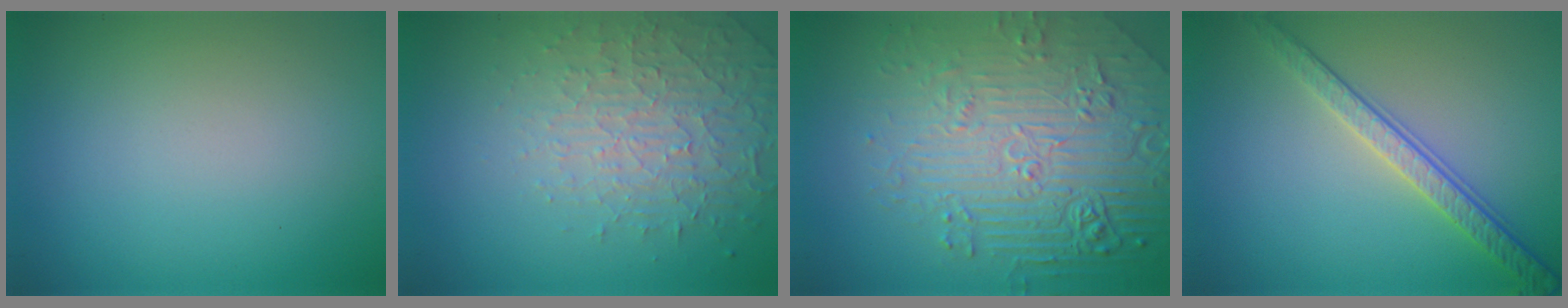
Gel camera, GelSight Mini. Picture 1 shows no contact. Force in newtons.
{"total": 4.6, "press": 3.4, "slide": 3.1}
{"total": 9.0, "press": 6.1, "slide": 6.6}
{"total": 3.6, "press": 3.2, "slide": 1.7}